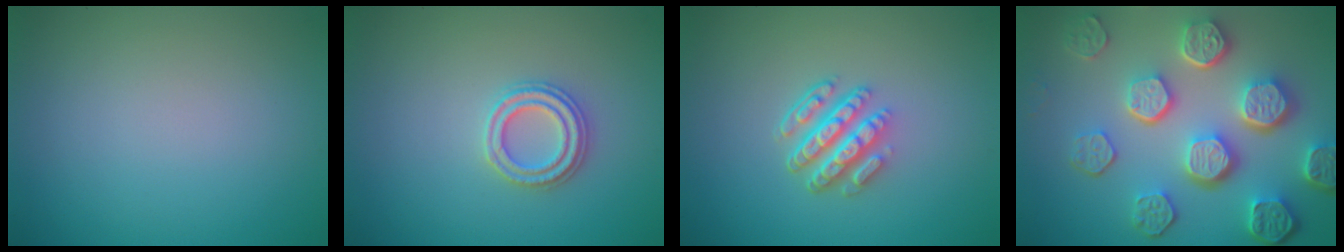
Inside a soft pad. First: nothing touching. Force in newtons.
{"total": 2.4, "press": 2.4, "slide": 0.2}
{"total": 4.8, "press": 3.5, "slide": 3.3}
{"total": 8.5, "press": 6.2, "slide": 5.7}